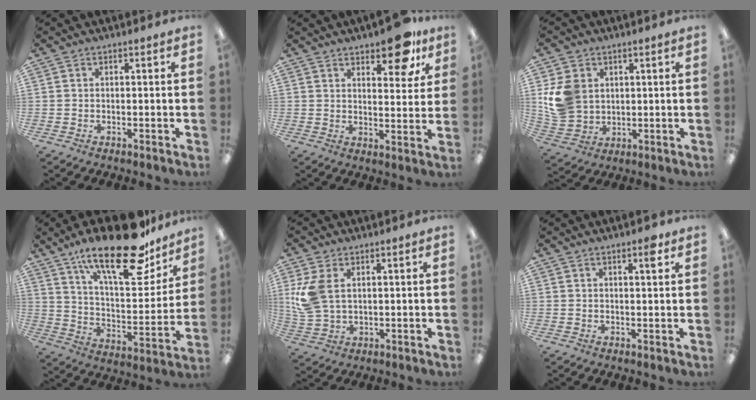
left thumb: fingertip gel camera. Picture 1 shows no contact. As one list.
[{"total": 11.5, "force": [8.1, 4.6, 6.6], "torque": [-0.070, -0.047, 0.135]}, {"total": 10.6, "force": [2.4, 9.0, 5.2], "torque": [-0.110, 0.005, 0.049]}, {"total": 25.7, "force": [17.9, 8.7, 16.2], "torque": [-0.242, -0.113, 0.295]}, {"total": 8.1, "force": [2.4, 5.2, 5.7], "torque": [-0.136, -0.001, 0.045]}, {"total": 2.7, "force": [1.7, 0.6, 2.0], "torque": [-0.028, -0.005, 0.026]}]